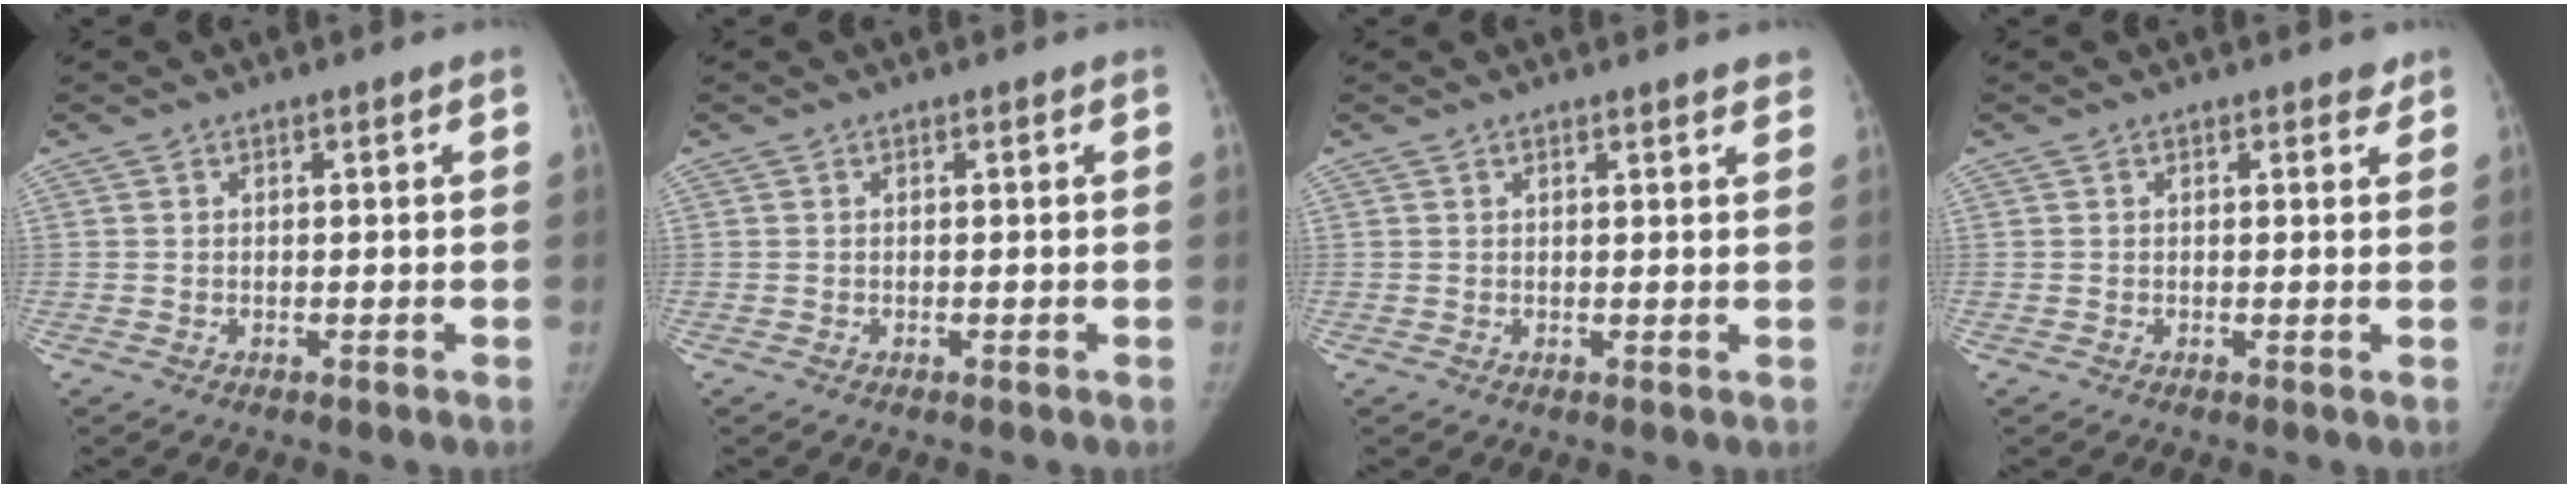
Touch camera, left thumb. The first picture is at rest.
{"total": 0.0}
{"total": 2.5, "force": [2.1, 0.4, 1.3], "torque": [-0.007, -0.004, 0.020]}
{"total": 1.4, "force": [1.1, 0.7, 0.4], "torque": [0.008, -0.006, 0.008]}